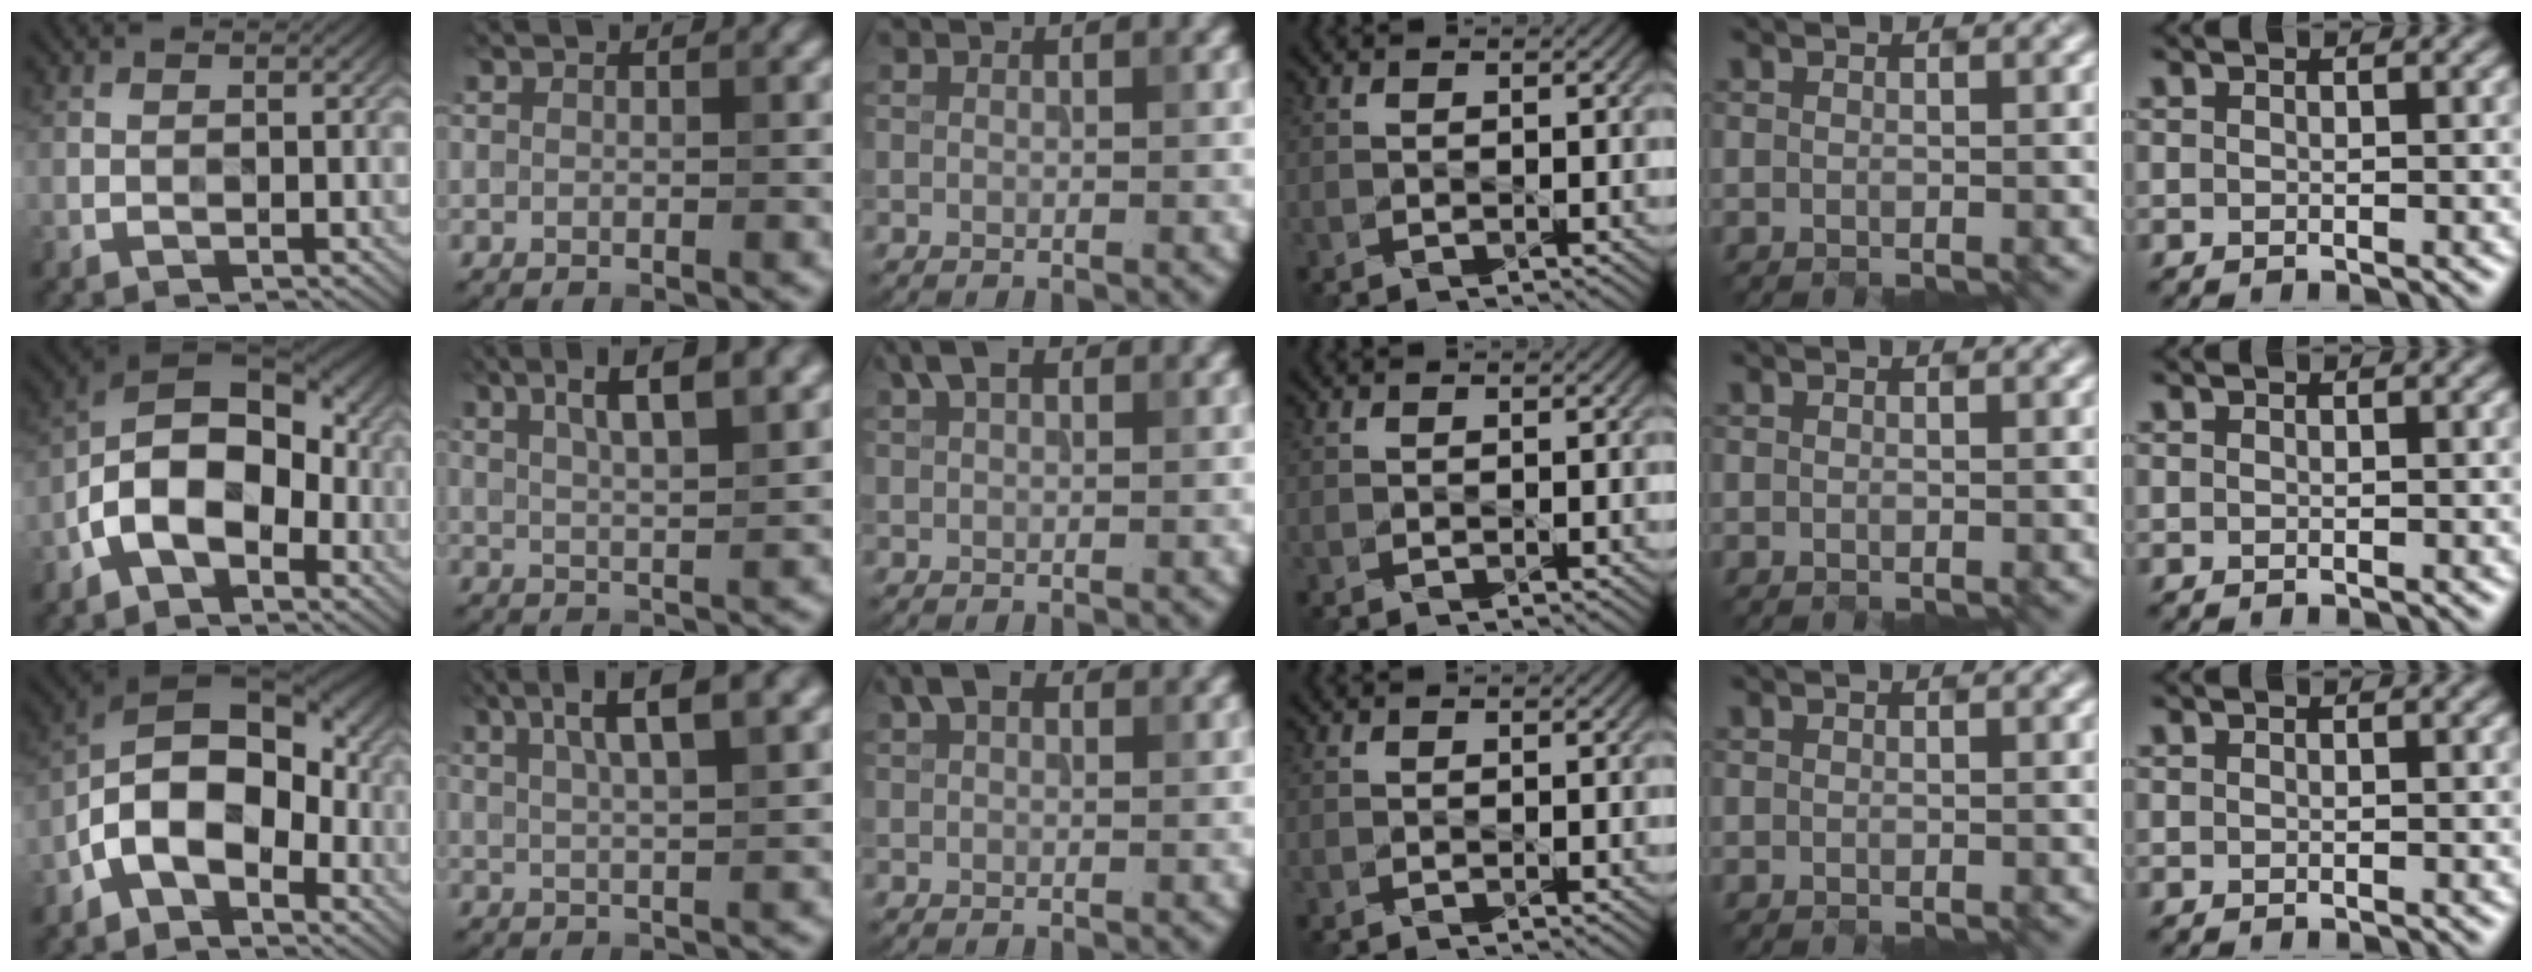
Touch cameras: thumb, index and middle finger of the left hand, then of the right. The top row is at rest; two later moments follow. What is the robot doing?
{"motion": "open", "object": "folder"}